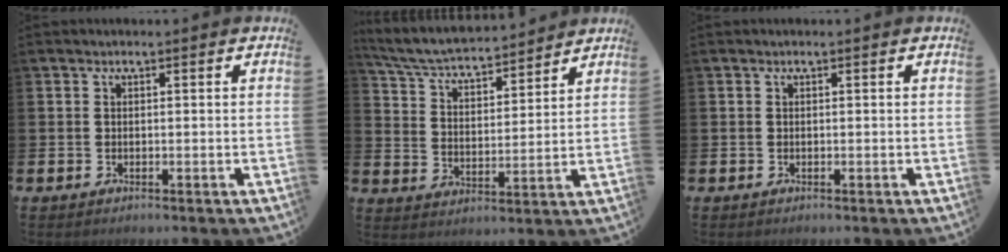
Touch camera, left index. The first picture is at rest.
{"total": 5.7, "force": [5.4, 0.8, 1.6], "torque": [-0.060, -0.039, 0.091]}
{"total": 0.0}